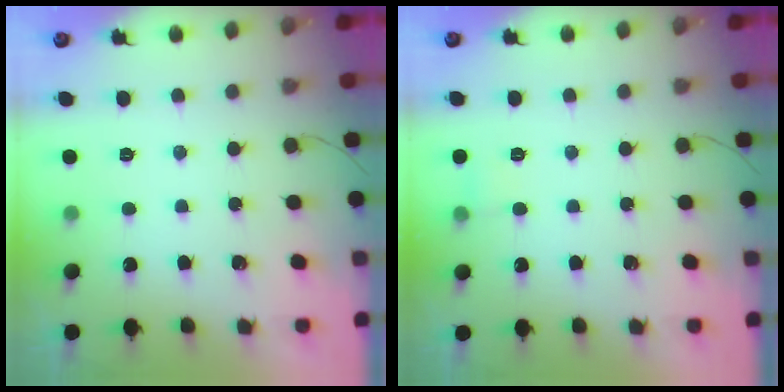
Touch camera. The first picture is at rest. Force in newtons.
{"total": 7.5, "press": 3.4, "slide": 6.7}